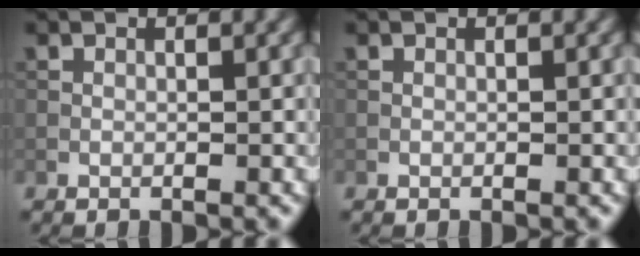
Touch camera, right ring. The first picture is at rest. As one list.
[{"total": 0.0}]